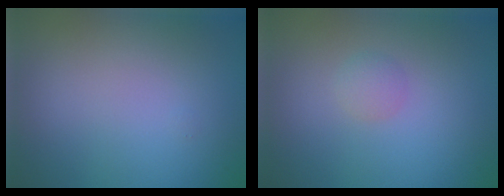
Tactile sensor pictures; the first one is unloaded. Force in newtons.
{"total": 1.2, "press": 1.2, "slide": 0.0}